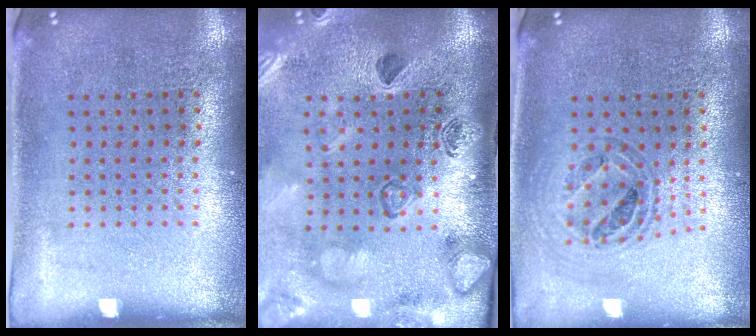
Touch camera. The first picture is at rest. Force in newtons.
{"total": 2.7, "press": 2.5, "slide": 1.0}
{"total": 0.7, "press": 0.7, "slide": 0.0}